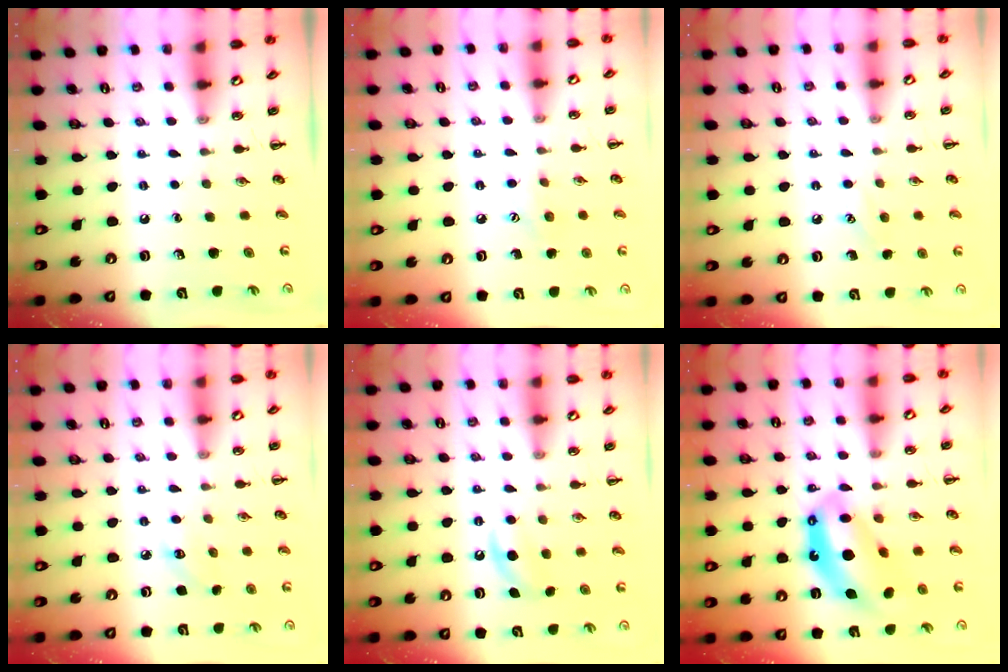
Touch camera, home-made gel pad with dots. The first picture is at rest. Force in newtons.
{"total": 6.6, "press": 6.5, "slide": 1.4}
{"total": 6.9, "press": 6.7, "slide": 1.7}
{"total": 3.9, "press": 3.7, "slide": 1.1}
{"total": 4.6, "press": 4.4, "slide": 1.5}
{"total": 13.3, "press": 12.8, "slide": 3.7}